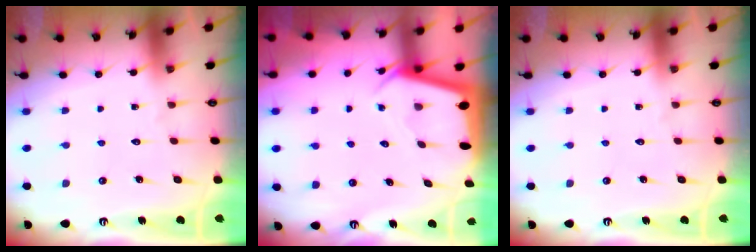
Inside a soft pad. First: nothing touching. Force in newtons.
{"total": 2.5, "press": 2.5, "slide": 0.2}
{"total": 0.0}